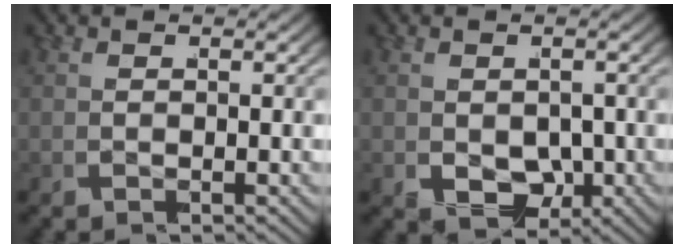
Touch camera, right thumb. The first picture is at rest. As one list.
[{"total": 3.2, "force": [-0.7, 2.5, 1.9], "torque": [-0.042, -0.014, -0.005]}]